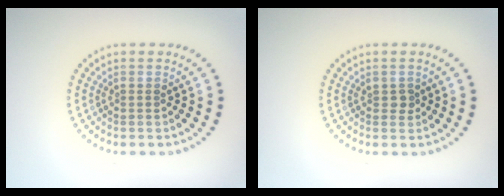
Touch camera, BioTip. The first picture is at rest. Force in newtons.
{"total": 0.9, "press": 0.9, "slide": 0.2}